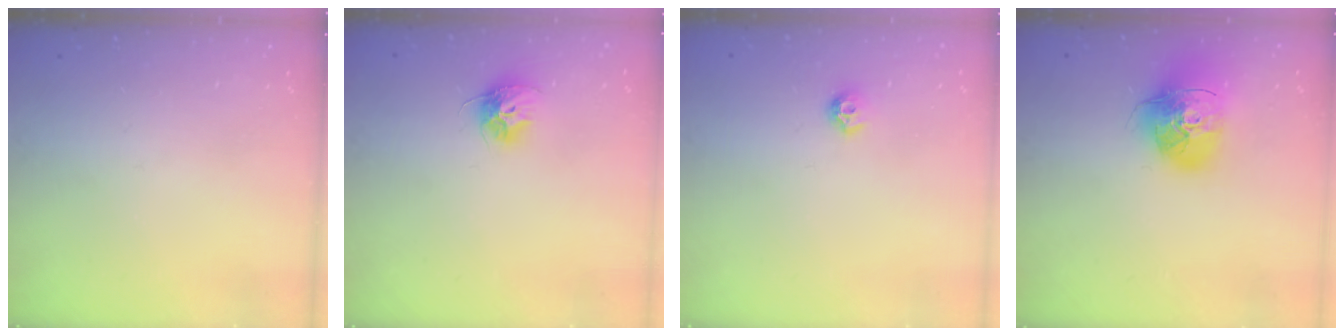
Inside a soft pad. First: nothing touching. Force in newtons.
{"total": 9.8, "press": 9.8, "slide": 0.3}
{"total": 6.8, "press": 6.7, "slide": 1.0}
{"total": 15.9, "press": 15.8, "slide": 2.3}